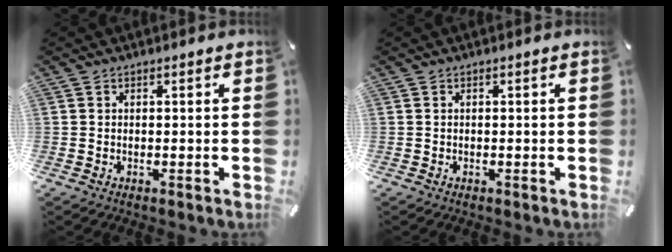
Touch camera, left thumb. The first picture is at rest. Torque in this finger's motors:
{"motor_torque": [-0.15, 0.29, -0.01, -0.15, 0.01]}